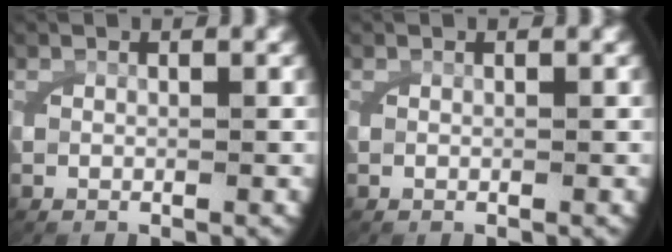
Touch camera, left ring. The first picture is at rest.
{"total": 0.0}